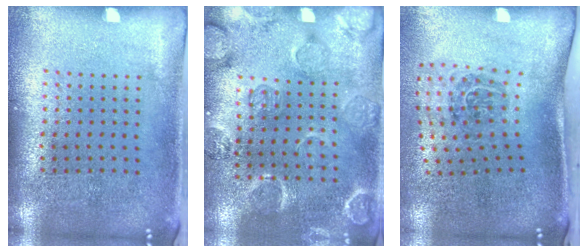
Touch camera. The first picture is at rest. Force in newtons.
{"total": 2.3, "press": 2.1, "slide": 0.9}
{"total": 1.9, "press": 1.2, "slide": 1.5}